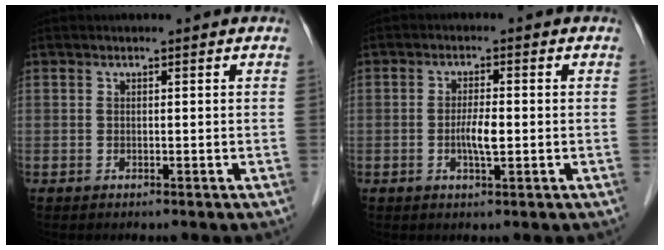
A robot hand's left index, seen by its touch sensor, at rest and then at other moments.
{"total": 3.4, "force": [-0.6, 0.6, 3.2], "torque": [-0.065, -0.001, -0.010]}